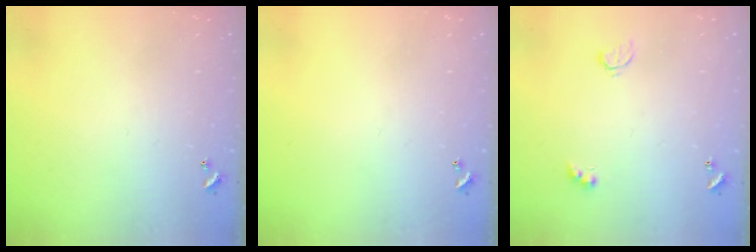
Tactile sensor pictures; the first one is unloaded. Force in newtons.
{"total": 0.0}
{"total": 4.5, "press": 4.5, "slide": 0.8}